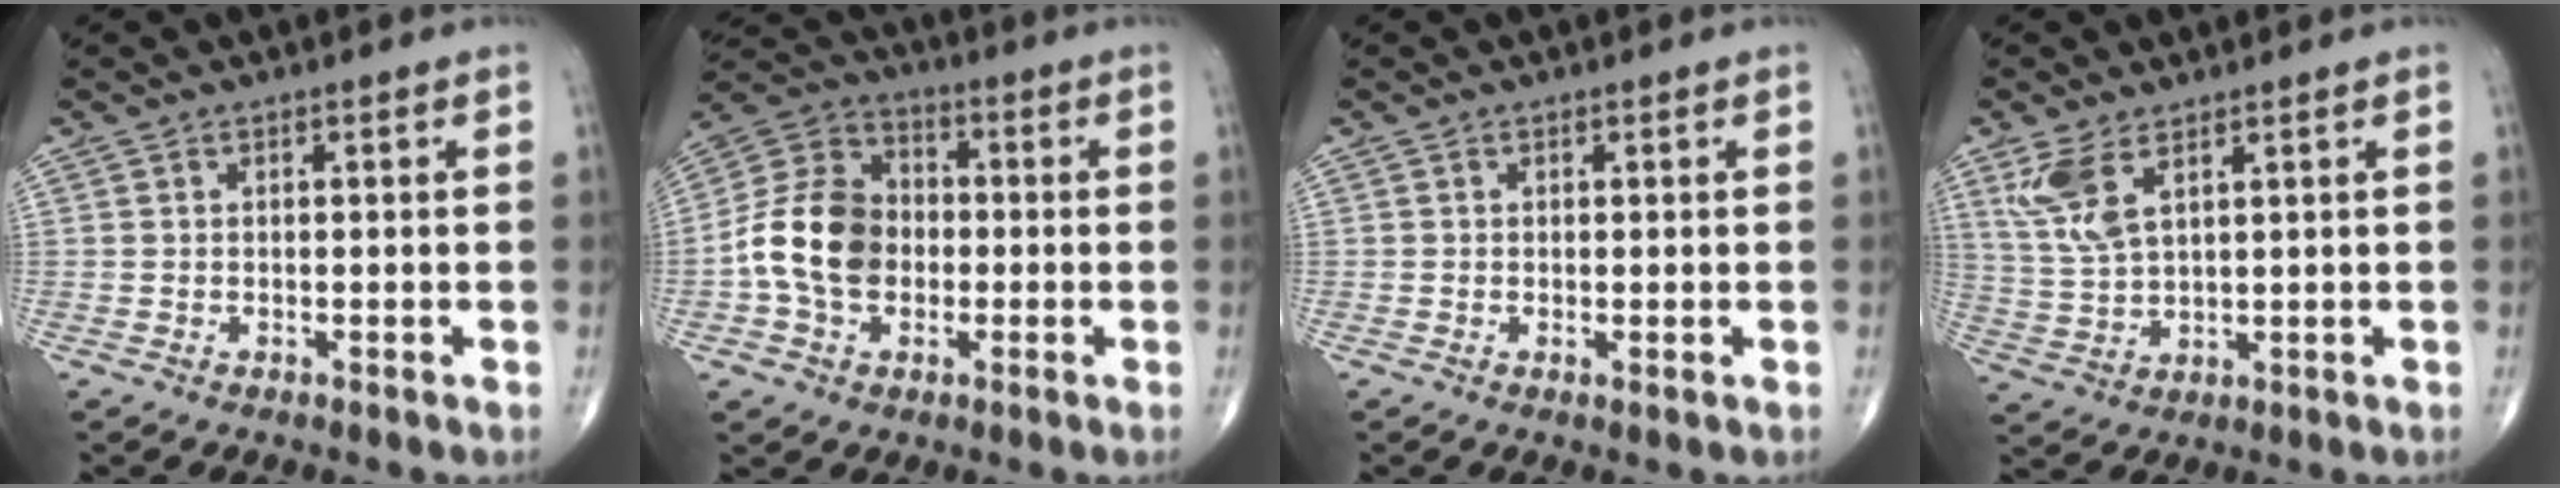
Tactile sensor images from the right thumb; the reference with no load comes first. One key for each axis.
{"total": 13.4, "fx": -1.7, "fy": 10.0, "fz": 8.7, "tx": -0.146, "ty": 0.034, "tz": -0.042}
{"total": 0.5, "fx": 0.0, "fy": 0.2, "fz": 0.5, "tx": -0.011, "ty": -0.004, "tz": -0.002}
{"total": 7.2, "fx": 3.8, "fy": 2.8, "fz": 5.4, "tx": -0.119, "ty": -0.011, "tz": 0.090}